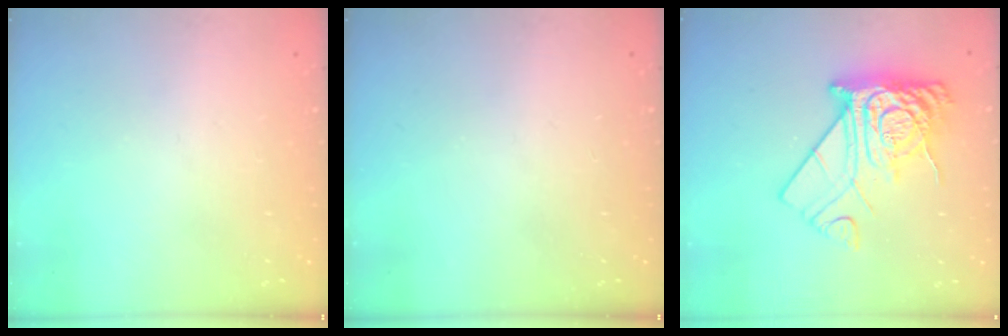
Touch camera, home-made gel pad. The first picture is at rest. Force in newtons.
{"total": 0.0}
{"total": 15.6, "press": 15.5, "slide": 1.9}